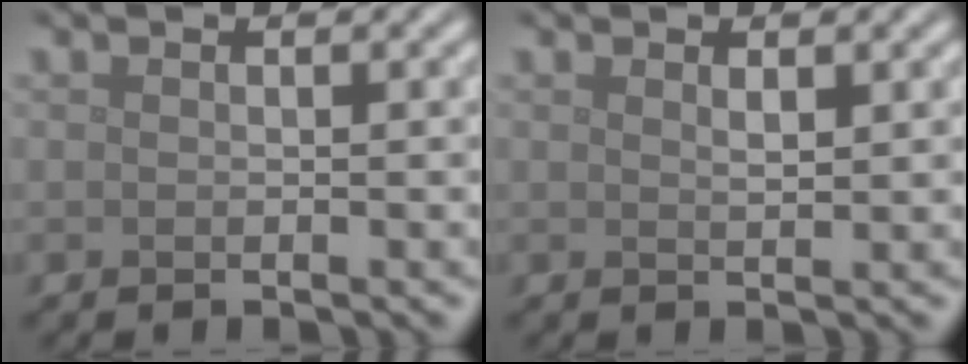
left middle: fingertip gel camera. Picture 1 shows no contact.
{"total": 0.8, "force": [0.6, 0.2, 0.6], "torque": [-0.010, -0.002, 0.010]}